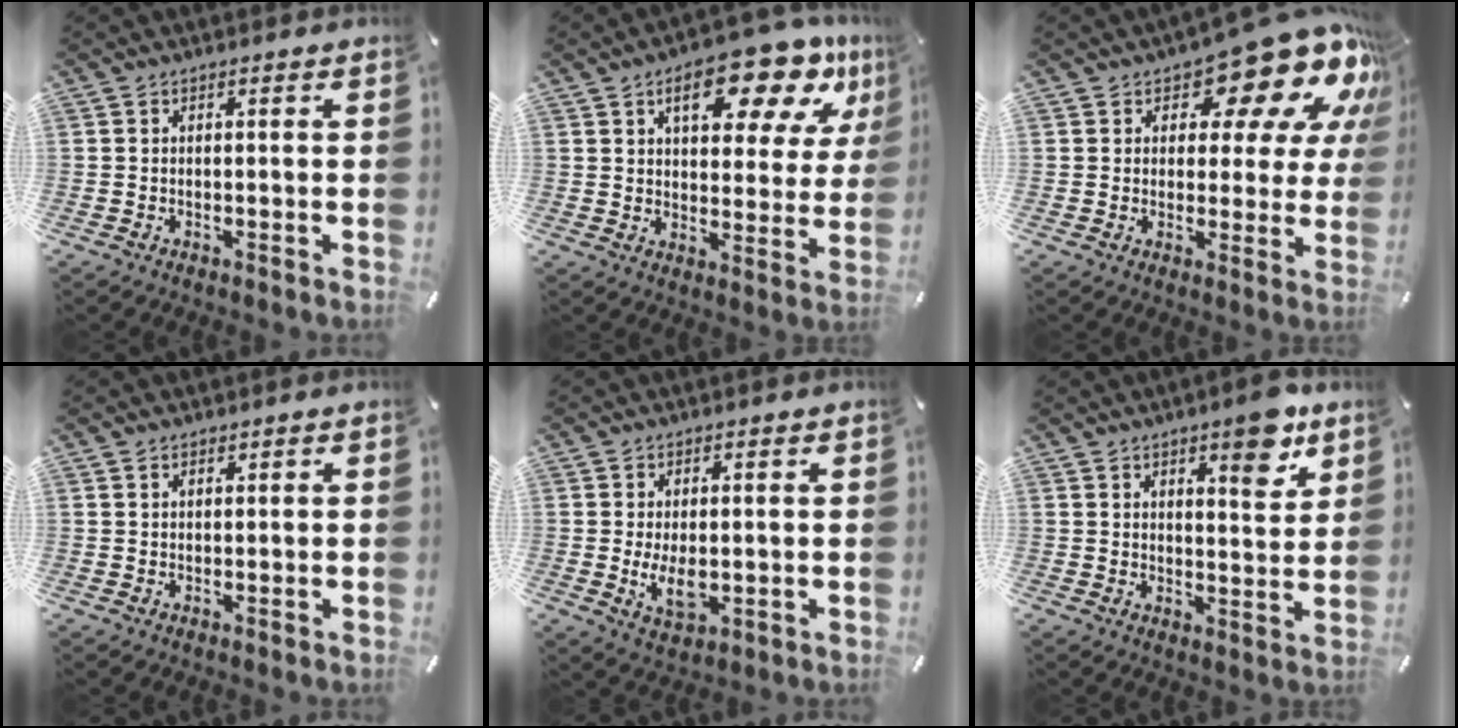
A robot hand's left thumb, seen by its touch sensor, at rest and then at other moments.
{"total": 17.8, "force": [10.3, 7.8, 12.3], "torque": [-0.165, -0.051, 0.164]}
{"total": 17.2, "force": [11.1, 7.7, 10.7], "torque": [-0.147, -0.079, 0.184]}
{"total": 1.0, "force": [0.8, 0.6, 0.2], "torque": [-0.005, 0.000, 0.015]}
{"total": 6.0, "force": [-0.2, 3.4, 4.8], "torque": [-0.098, -0.010, -0.009]}
{"total": 8.9, "force": [5.7, 3.2, 6.1], "torque": [-0.069, -0.035, 0.088]}